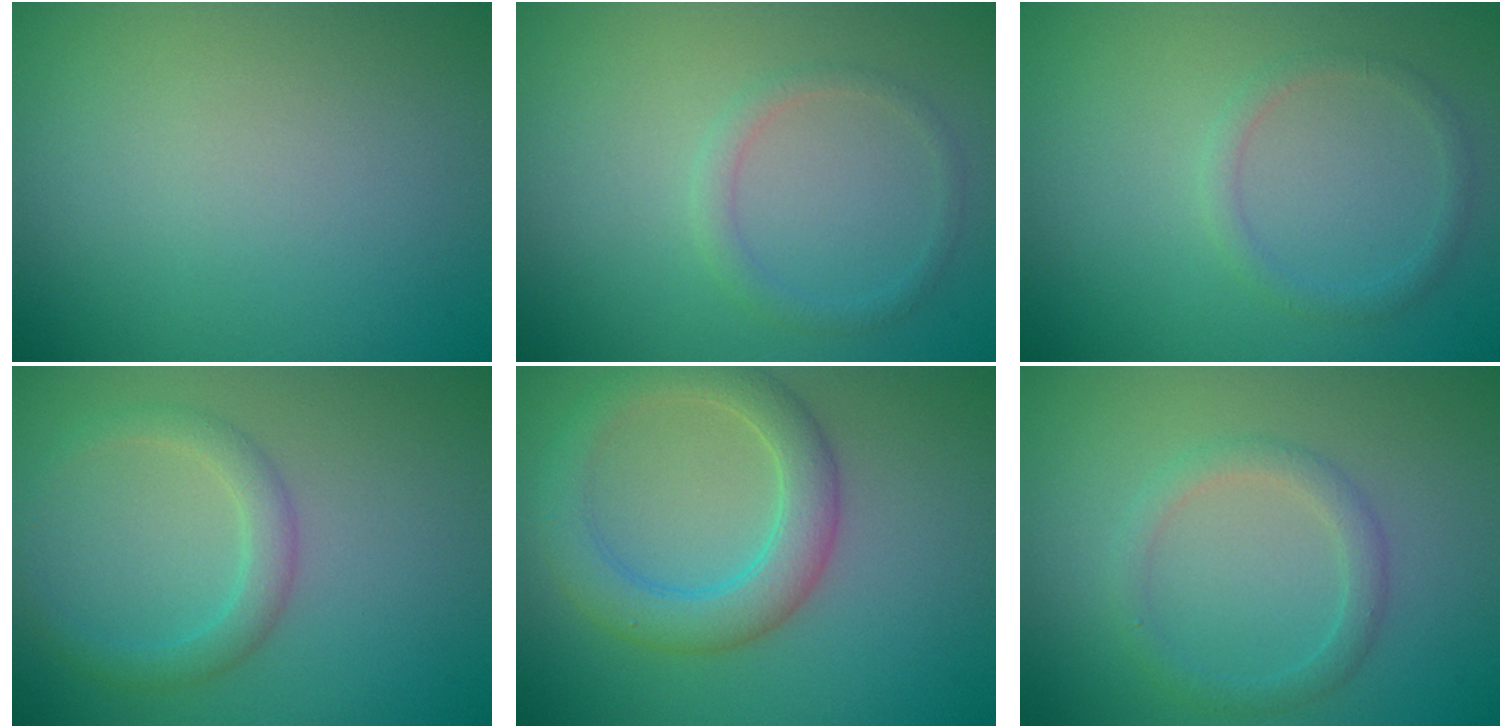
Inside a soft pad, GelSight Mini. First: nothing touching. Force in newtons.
{"total": 1.4, "press": 1.4, "slide": 0.1}
{"total": 1.4, "press": 1.3, "slide": 0.2}
{"total": 2.4, "press": 2.4, "slide": 0.2}
{"total": 4.7, "press": 4.7, "slide": 0.3}
{"total": 2.0, "press": 2.0, "slide": 0.1}